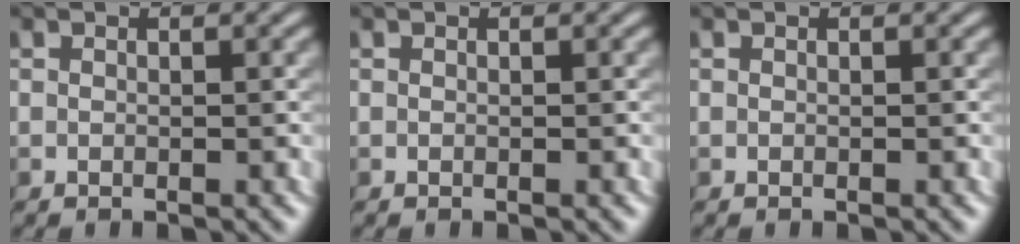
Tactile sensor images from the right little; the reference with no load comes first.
{"total": 0.0}
{"total": 0.0}